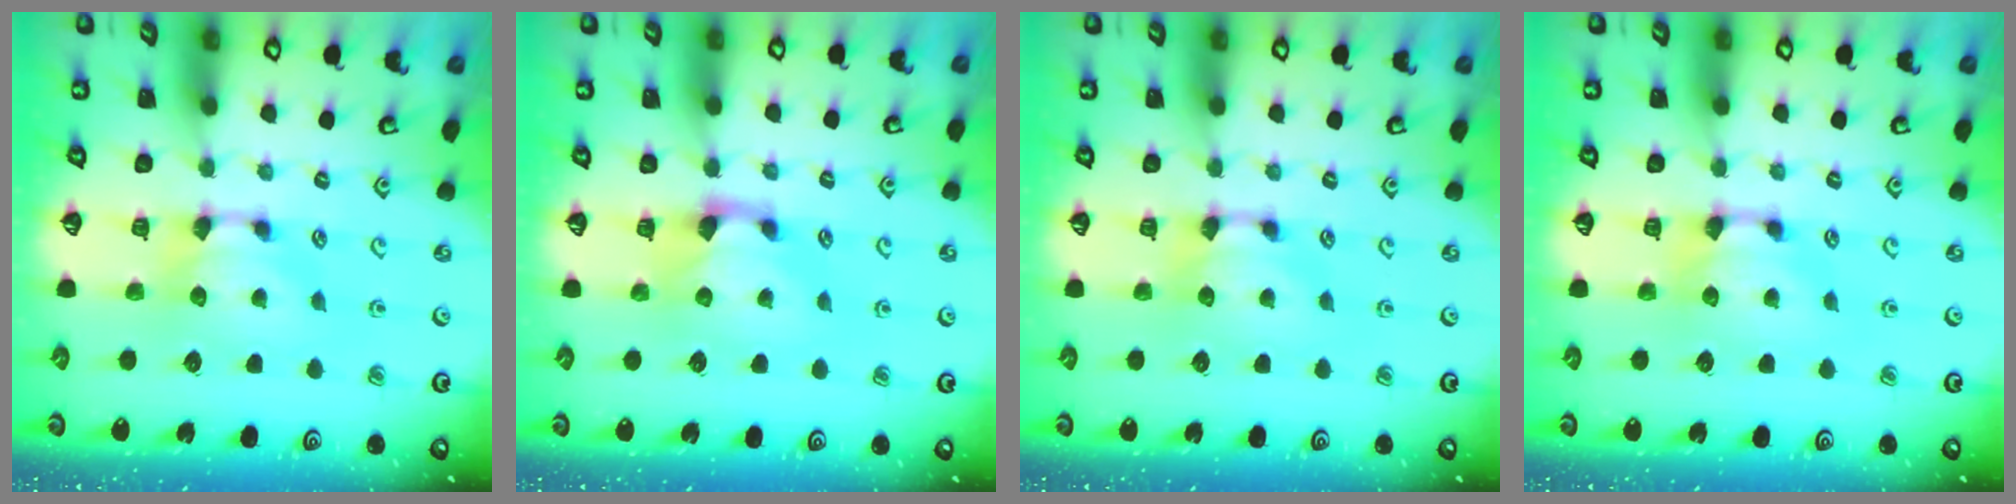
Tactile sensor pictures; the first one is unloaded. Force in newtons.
{"total": 1.2, "press": 0.2, "slide": 1.2}
{"total": 0.0}
{"total": 0.0}